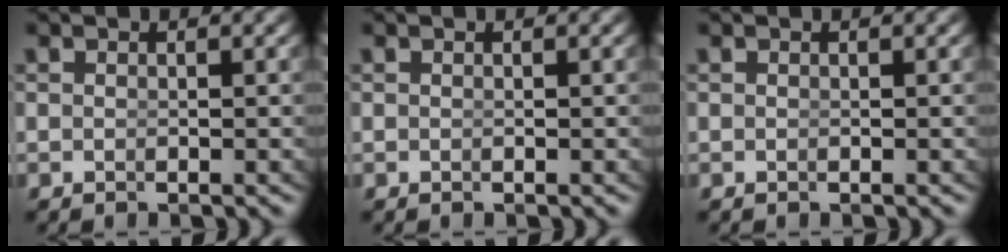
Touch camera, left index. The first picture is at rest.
{"total": 0.0}
{"total": 0.0}